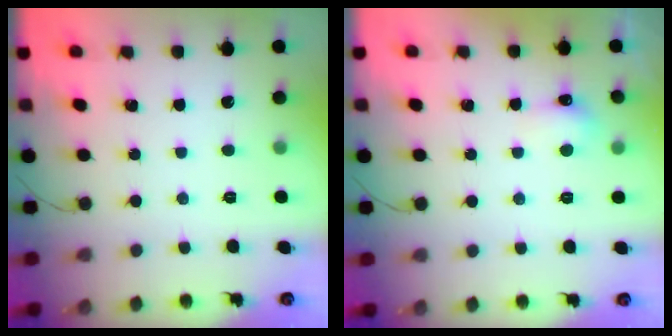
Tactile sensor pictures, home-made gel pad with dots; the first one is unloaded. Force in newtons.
{"total": 5.9, "press": 5.2, "slide": 2.9}